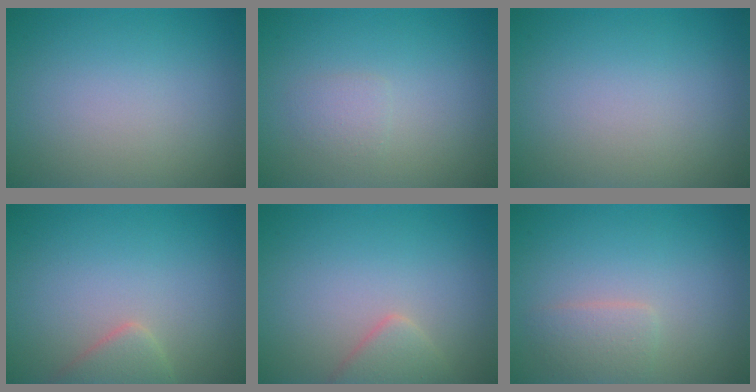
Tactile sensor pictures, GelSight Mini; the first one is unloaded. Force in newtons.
{"total": 1.1, "press": 1.1, "slide": 0.0}
{"total": 0.0}
{"total": 2.1, "press": 2.1, "slide": 0.2}
{"total": 2.0, "press": 2.0, "slide": 0.1}
{"total": 1.8, "press": 1.8, "slide": 0.0}